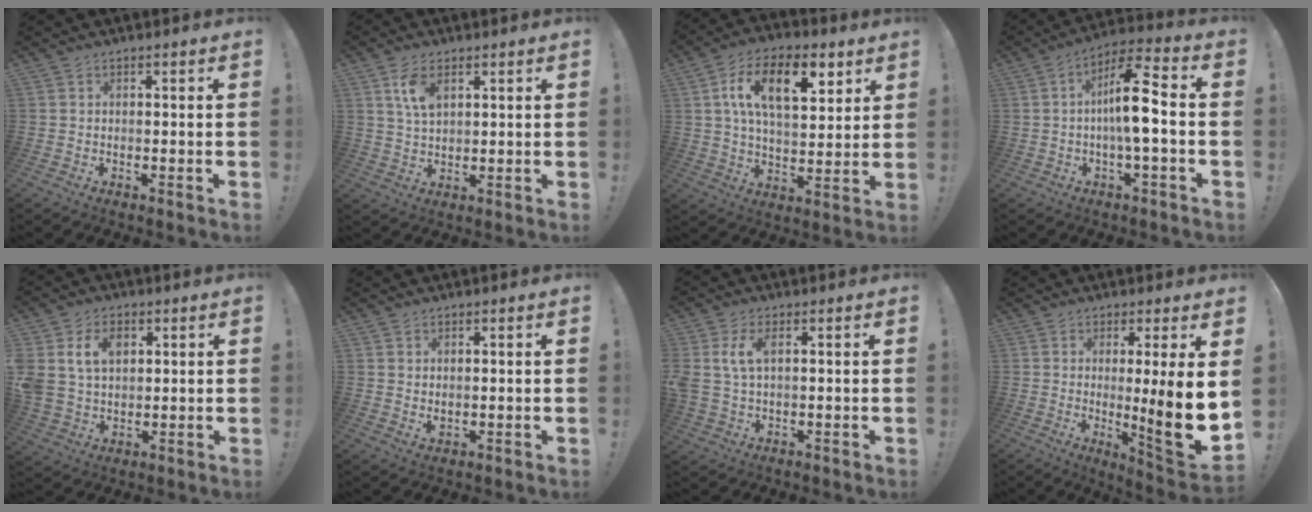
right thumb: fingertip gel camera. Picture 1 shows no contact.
{"total": 6.8, "force": [3.4, 3.7, 4.6], "torque": [-0.072, -0.011, 0.061]}
{"total": 16.5, "force": [6.8, 8.3, 12.5], "torque": [-0.199, -0.010, 0.115]}
{"total": 13.0, "force": [-0.4, 3.2, 12.6], "torque": [-0.208, 0.006, -0.013]}
{"total": 10.3, "force": [4.0, 7.7, 5.6], "torque": [-0.100, -0.009, 0.078]}
{"total": 1.7, "force": [1.3, 0.9, 0.7], "torque": [-0.006, -0.005, 0.023]}
{"total": 6.7, "force": [2.0, 3.6, 5.2], "torque": [-0.107, 0.000, 0.036]}
{"total": 13.4, "force": [0.1, 0.2, 13.4], "torque": [-0.179, -0.026, 0.002]}